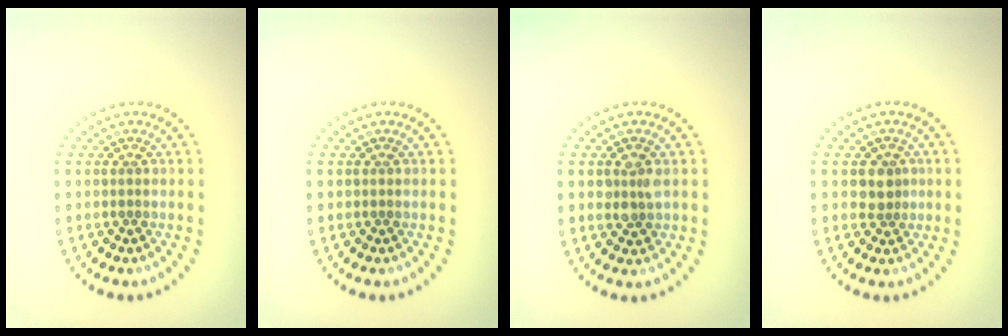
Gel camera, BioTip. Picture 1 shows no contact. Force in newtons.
{"total": 0.0}
{"total": 2.0, "press": 2.0, "slide": 0.3}
{"total": 2.0, "press": 1.7, "slide": 1.0}